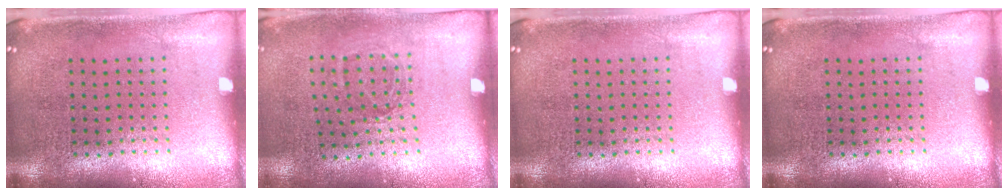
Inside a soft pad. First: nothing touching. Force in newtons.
{"total": 1.1, "press": 0.8, "slide": 0.7}
{"total": 0.0}
{"total": 0.0}